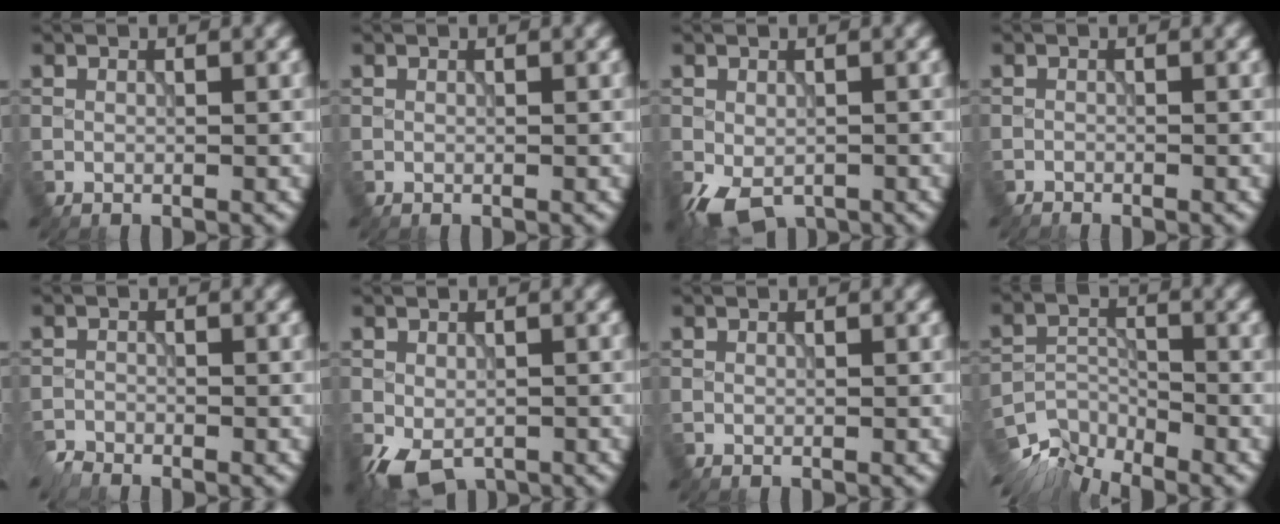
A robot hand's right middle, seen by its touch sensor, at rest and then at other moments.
{"total": 0.0}
{"total": 4.2, "force": [-2.1, 2.5, 2.6], "torque": [-0.054, -0.017, -0.034]}
{"total": 0.7, "force": [-0.6, -0.1, -0.2], "torque": [0.005, -0.004, -0.011]}
{"total": 1.7, "force": [-1.7, 0.2, 0.0], "torque": [-0.005, -0.003, -0.039]}
{"total": 4.1, "force": [-2.1, 2.5, 2.6], "torque": [-0.053, -0.016, -0.033]}
{"total": 0.0}
{"total": 6.8, "force": [-6.3, 2.0, 1.6], "torque": [-0.028, -0.018, -0.113]}